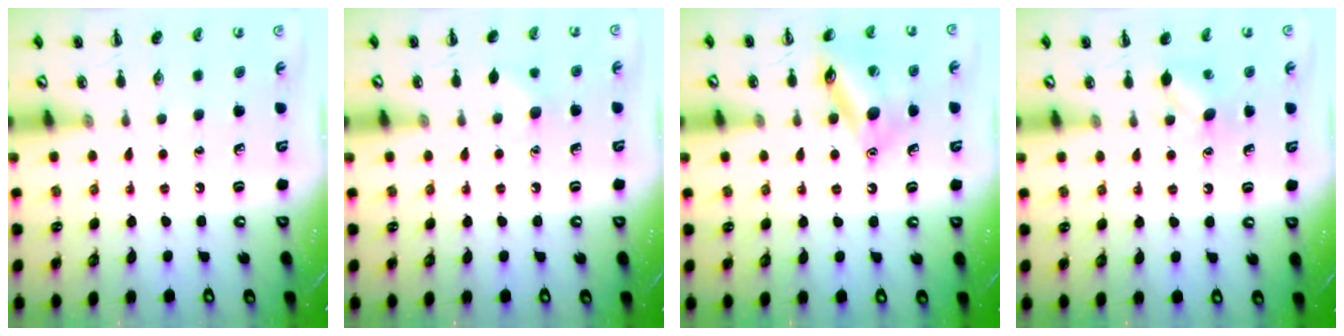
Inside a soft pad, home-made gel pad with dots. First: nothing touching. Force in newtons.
{"total": 4.7, "press": 4.5, "slide": 1.2}
{"total": 13.8, "press": 13.8, "slide": 1.5}
{"total": 4.8, "press": 4.6, "slide": 1.2}